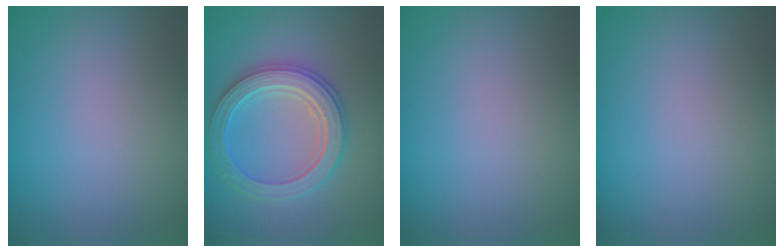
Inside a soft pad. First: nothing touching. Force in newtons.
{"total": 5.3, "press": 5.2, "slide": 0.9}
{"total": 0.0}
{"total": 0.0}